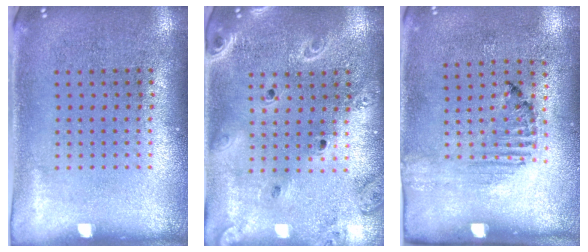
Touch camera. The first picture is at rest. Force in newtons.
{"total": 2.0, "press": 1.9, "slide": 0.8}
{"total": 1.5, "press": 1.2, "slide": 0.8}